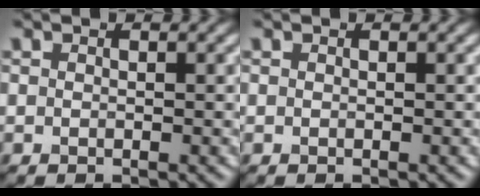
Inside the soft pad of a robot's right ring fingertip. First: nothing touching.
{"total": 0.0}